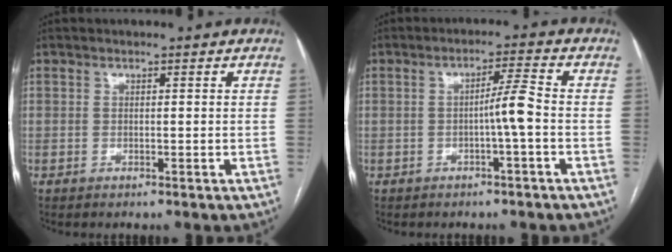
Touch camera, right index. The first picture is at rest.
{"total": 4.0, "force": [-1.0, -0.5, 3.8], "torque": [-0.062, 0.006, -0.016]}